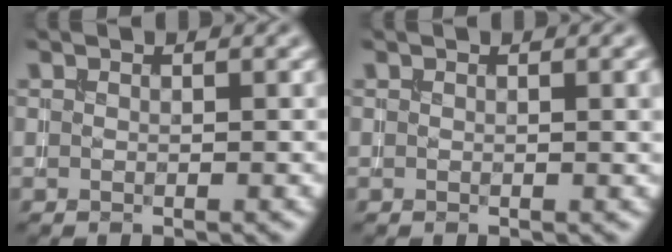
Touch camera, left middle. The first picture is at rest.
{"total": 1.3, "force": [0.4, 0.2, 1.2], "torque": [-0.012, -0.001, 0.006]}